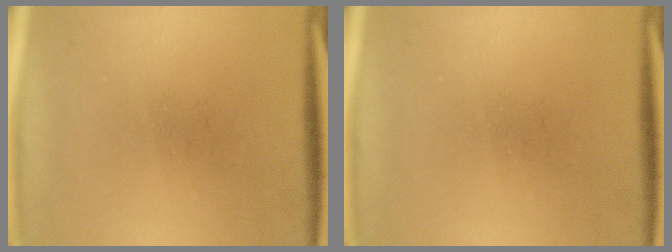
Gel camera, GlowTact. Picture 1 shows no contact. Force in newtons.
{"total": 0.0}